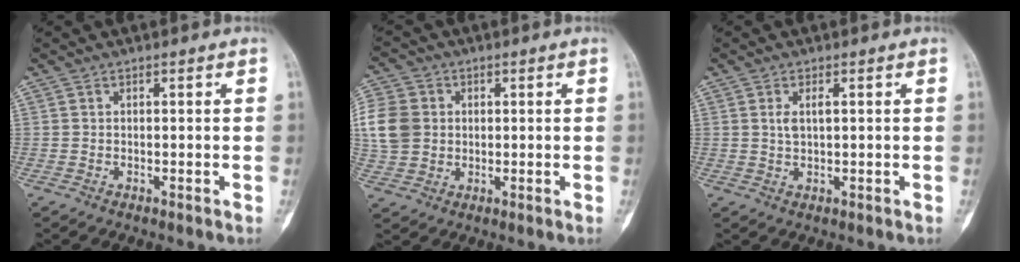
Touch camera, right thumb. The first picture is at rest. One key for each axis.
{"total": 14.1, "fx": 1.8, "fy": 12.1, "fz": 7.1, "tx": -0.171, "ty": 0.017, "tz": 0.040}
{"total": 2.5, "fx": 0.7, "fy": 1.0, "fz": 2.2, "tx": -0.042, "ty": -0.001, "tz": 0.014}